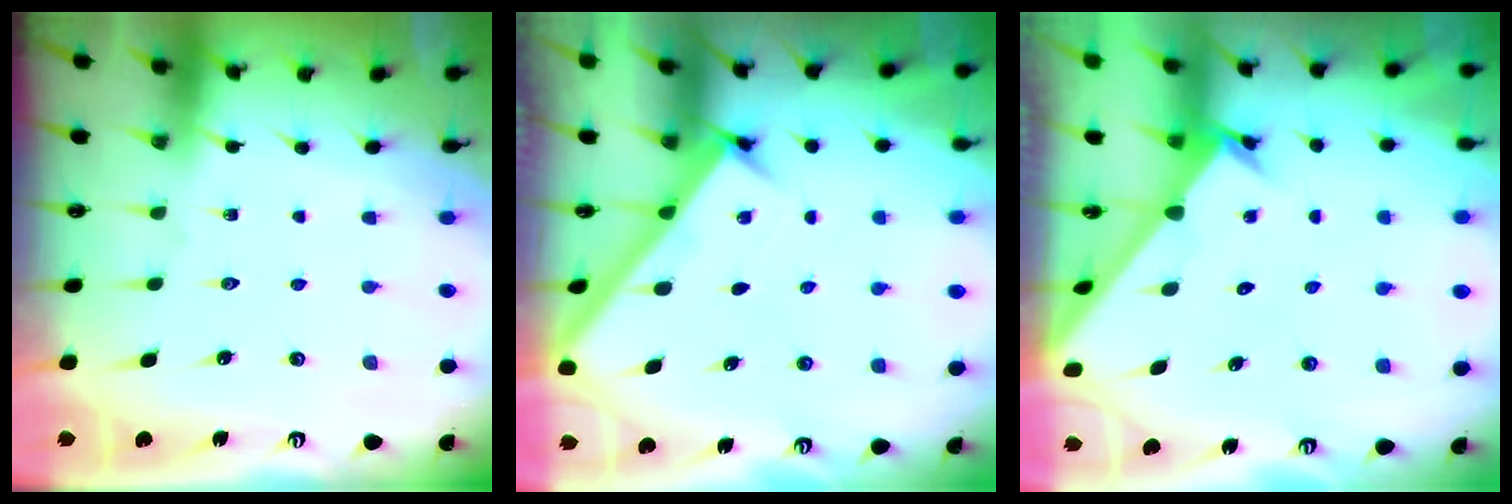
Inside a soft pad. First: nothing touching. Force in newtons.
{"total": 2.1, "press": 2.1, "slide": 0.2}
{"total": 1.7, "press": 1.7, "slide": 0.1}